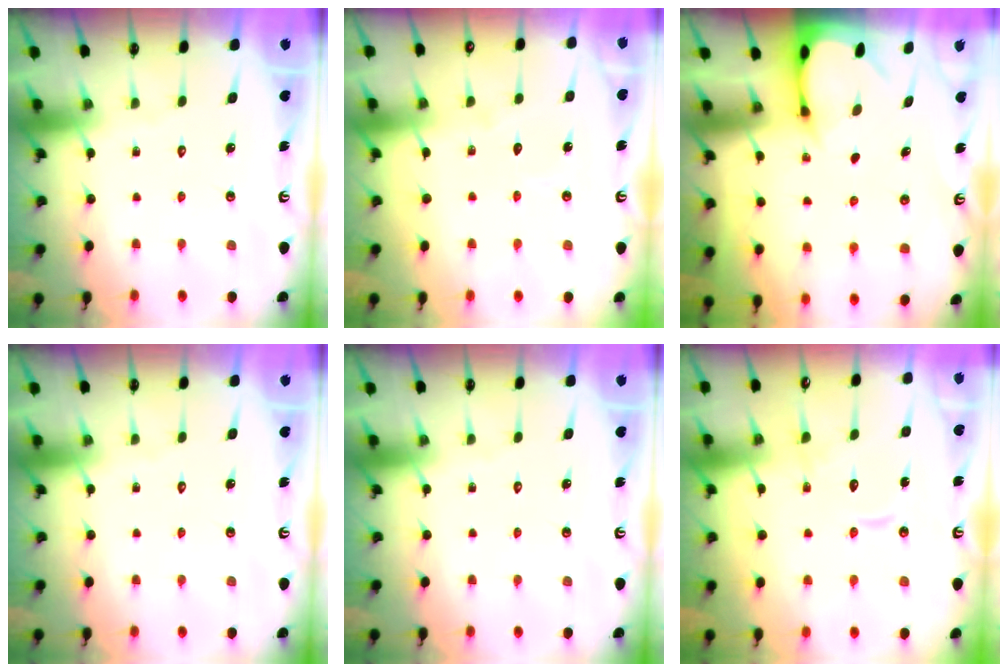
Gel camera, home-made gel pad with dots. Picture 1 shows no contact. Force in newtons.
{"total": 5.1, "press": 5.1, "slide": 0.5}
{"total": 2.9, "press": 2.9, "slide": 0.4}
{"total": 0.0}
{"total": 0.0}
{"total": 11.2, "press": 11.2, "slide": 0.9}